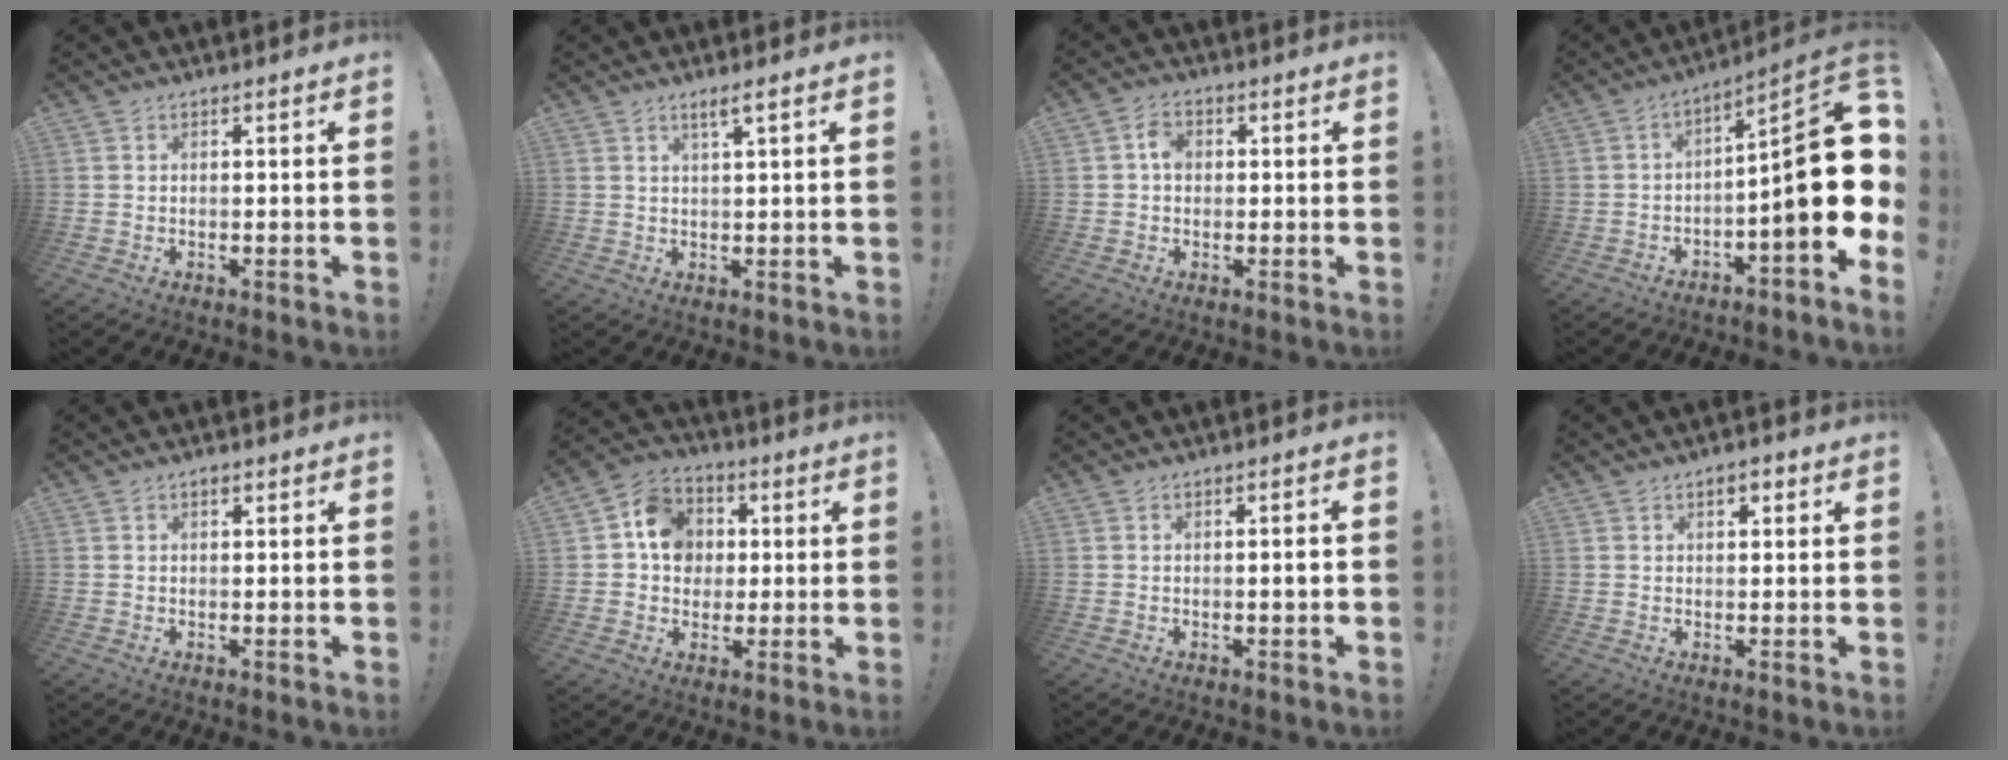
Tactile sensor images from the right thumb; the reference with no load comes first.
{"total": 2.9, "force": [1.7, -0.3, 2.4], "torque": [-0.047, -0.003, 0.026]}
{"total": 4.0, "force": [0.2, 3.0, 2.7], "torque": [-0.040, 0.008, 0.001]}
{"total": 18.2, "force": [-1.3, 3.9, 17.8], "torque": [-0.258, 0.007, -0.020]}
{"total": 0.8, "force": [0.4, 0.4, 0.5], "torque": [-0.010, 0.001, 0.008]}
{"total": 12.3, "force": [1.9, 10.9, 5.4], "torque": [-0.075, 0.010, 0.044]}
{"total": 2.1, "force": [-0.4, -0.1, 2.0], "torque": [-0.036, 0.002, -0.009]}
{"total": 2.3, "force": [0.9, 1.3, 1.6], "torque": [-0.018, -0.001, 0.012]}